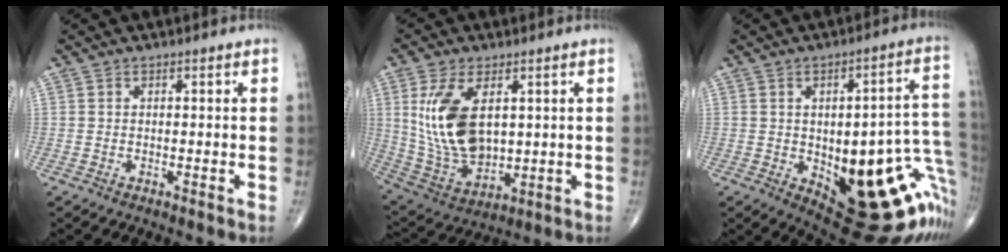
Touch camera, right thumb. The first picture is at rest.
{"total": 15.7, "force": [3.4, 8.8, 12.5], "torque": [-0.234, -0.018, 0.083]}
{"total": 26.4, "force": [-6.7, 10.4, 23.3], "torque": [-0.208, 0.027, -0.060]}